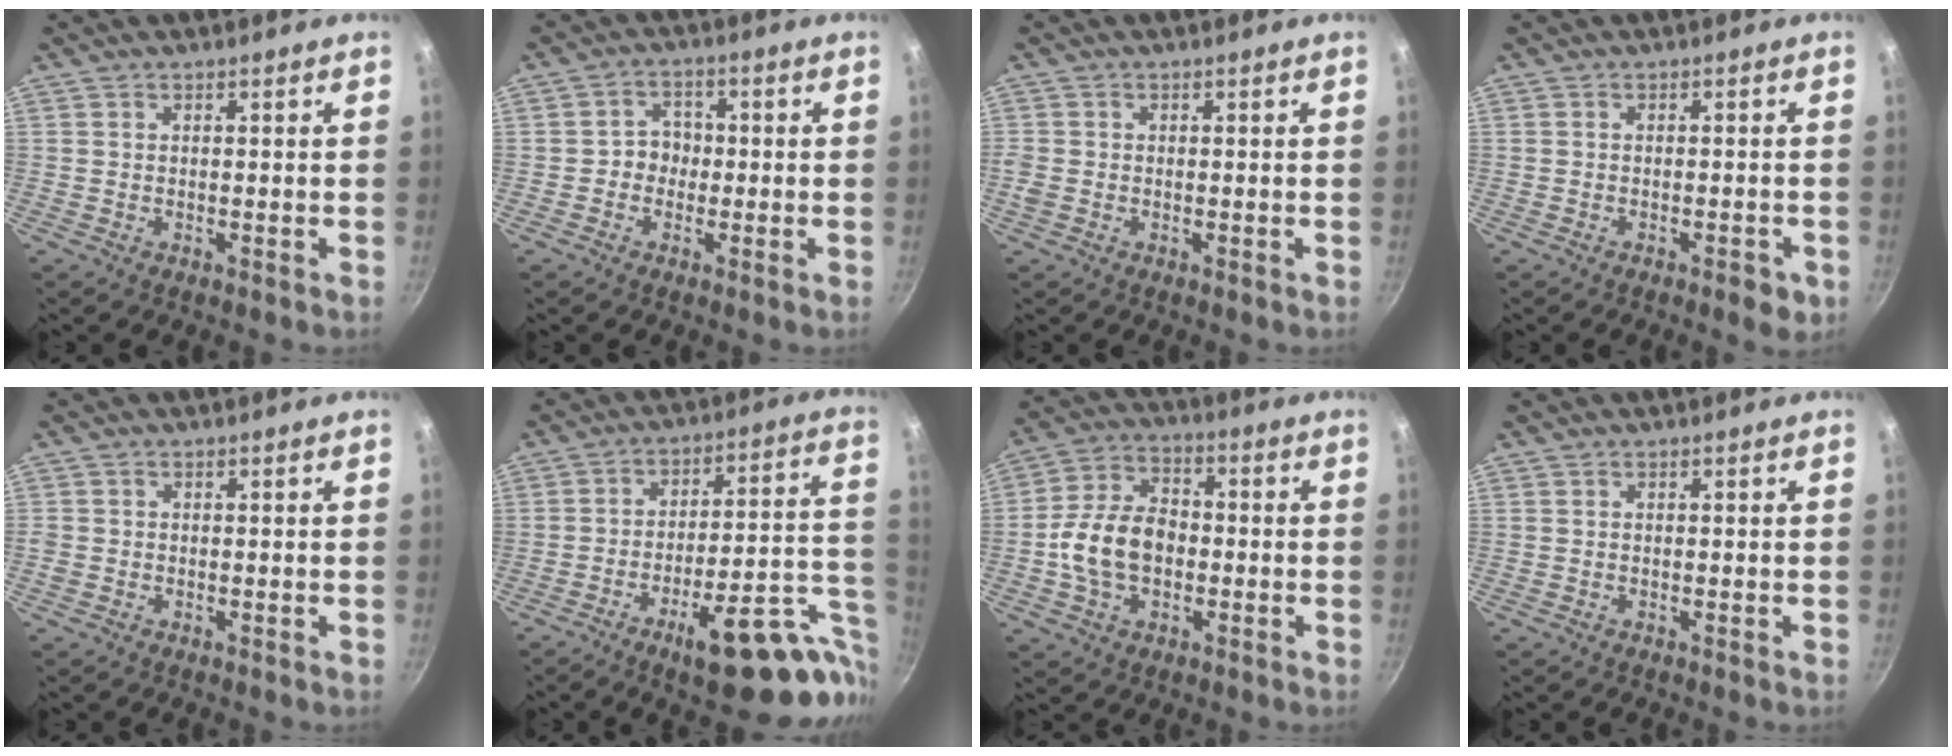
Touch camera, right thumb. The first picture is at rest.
{"total": 4.7, "force": [-0.8, 4.0, 2.2], "torque": [-0.009, 0.021, -0.025]}
{"total": 2.1, "force": [-0.5, 1.6, 1.2], "torque": [-0.034, -0.002, -0.012]}
{"total": 2.9, "force": [-1.5, 1.1, 2.3], "torque": [-0.029, 0.004, -0.019]}
{"total": 1.5, "force": [-0.3, 1.2, 0.7], "torque": [-0.014, 0.001, -0.008]}
{"total": 22.1, "force": [-10.2, 6.3, 18.6], "torque": [-0.172, 0.079, -0.135]}
{"total": 12.7, "force": [-1.7, 8.8, 9.0], "torque": [-0.157, 0.031, -0.038]}
{"total": 0.0}